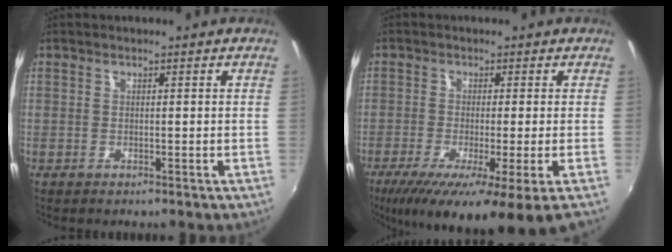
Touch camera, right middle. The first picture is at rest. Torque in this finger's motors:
{"motor_torque": [1.16, -0.97, 0.45, 0.12]}